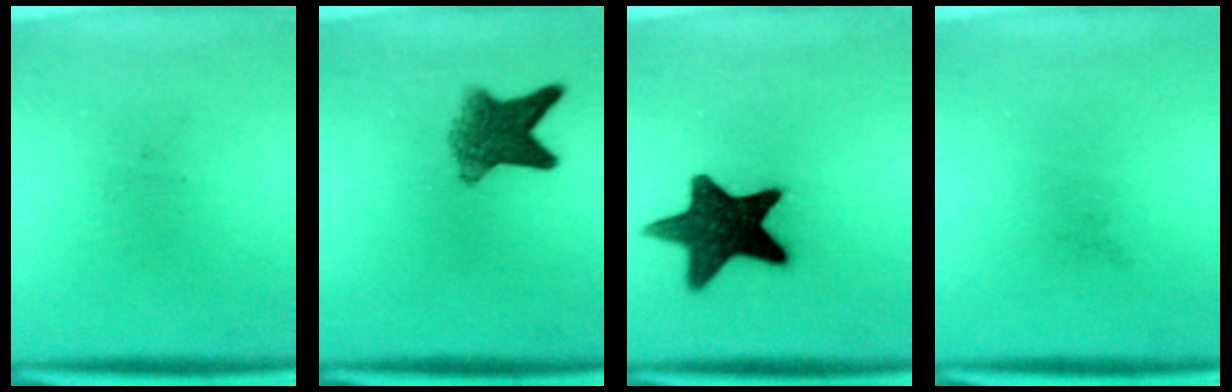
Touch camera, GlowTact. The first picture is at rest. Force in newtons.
{"total": 6.4}
{"total": 15.3}
{"total": 0.0}